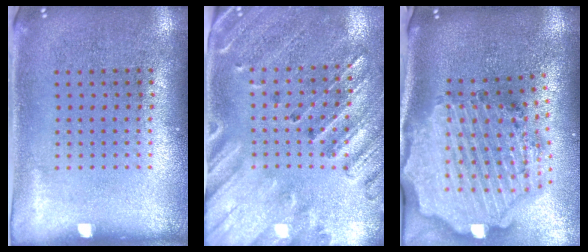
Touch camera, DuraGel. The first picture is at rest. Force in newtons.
{"total": 2.6, "press": 2.2, "slide": 1.3}
{"total": 4.1, "press": 3.4, "slide": 2.3}